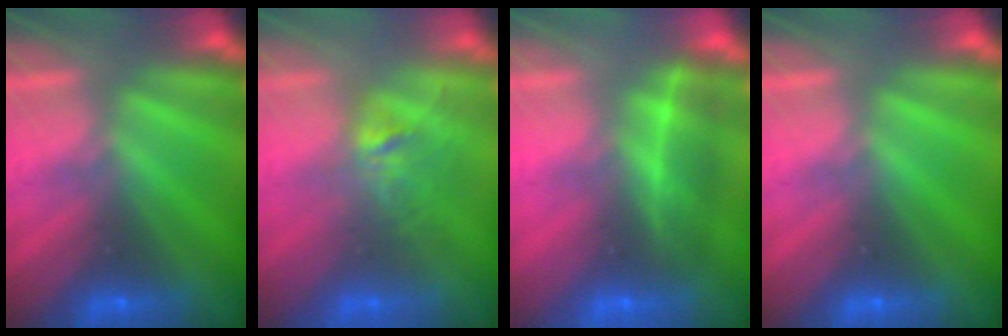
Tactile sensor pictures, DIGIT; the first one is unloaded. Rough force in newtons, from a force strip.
{"total": 2.7}
{"total": 2.1}
{"total": 0.0}